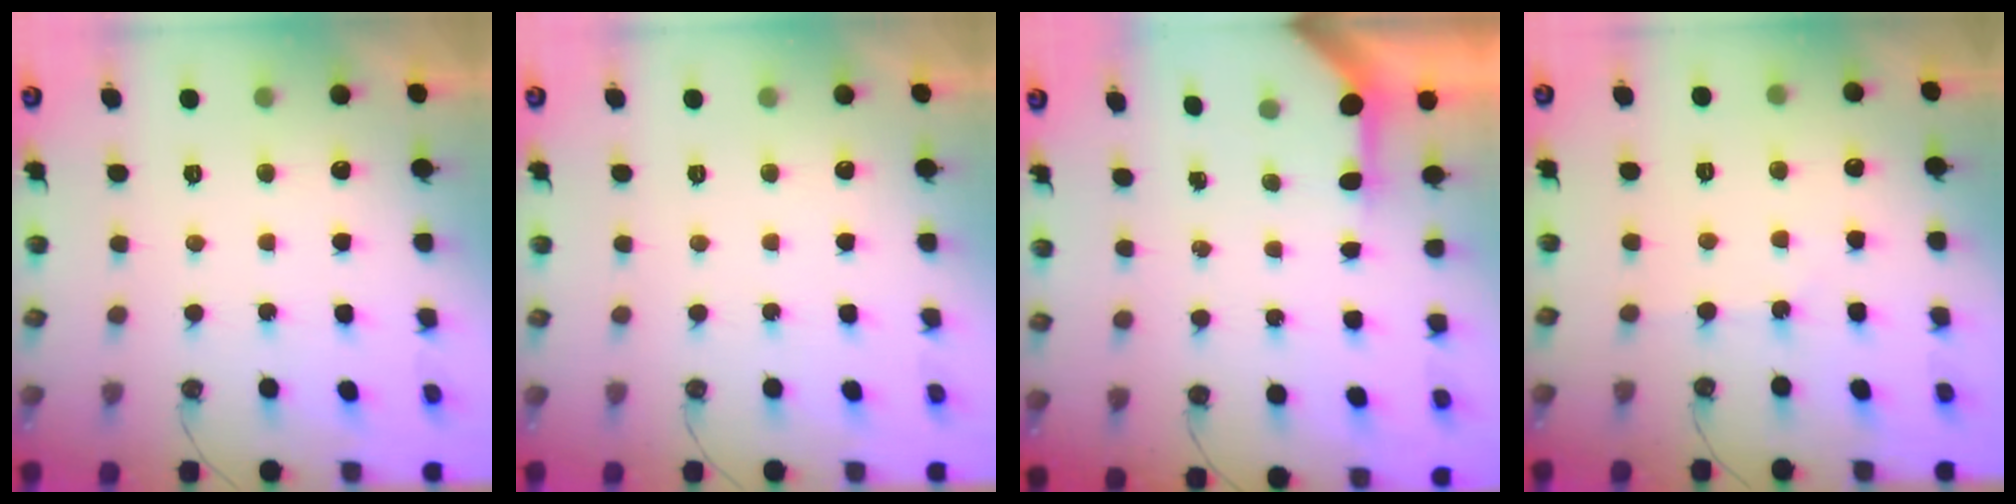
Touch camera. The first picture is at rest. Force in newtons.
{"total": 0.0}
{"total": 3.0, "press": 3.0, "slide": 0.2}
{"total": 3.5, "press": 3.5, "slide": 0.6}